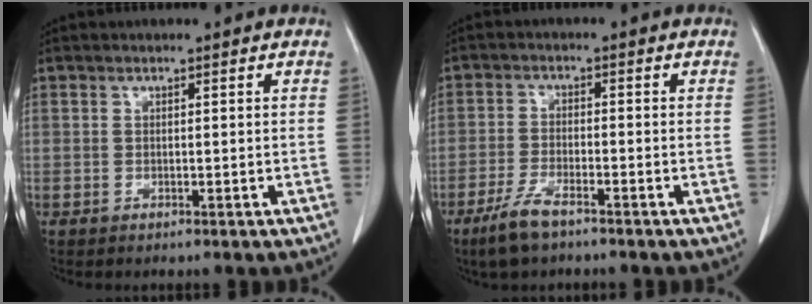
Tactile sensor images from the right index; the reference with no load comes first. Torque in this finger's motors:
{"motor_torque": [0.37, -0.31, 0.20, 0.06]}